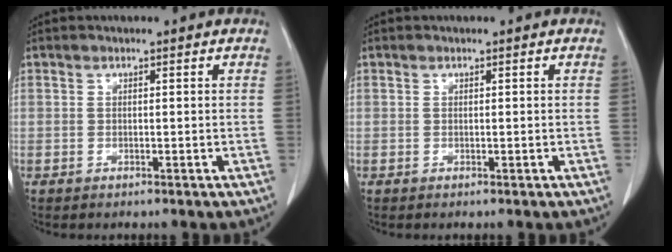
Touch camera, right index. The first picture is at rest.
{"total": 0.0}